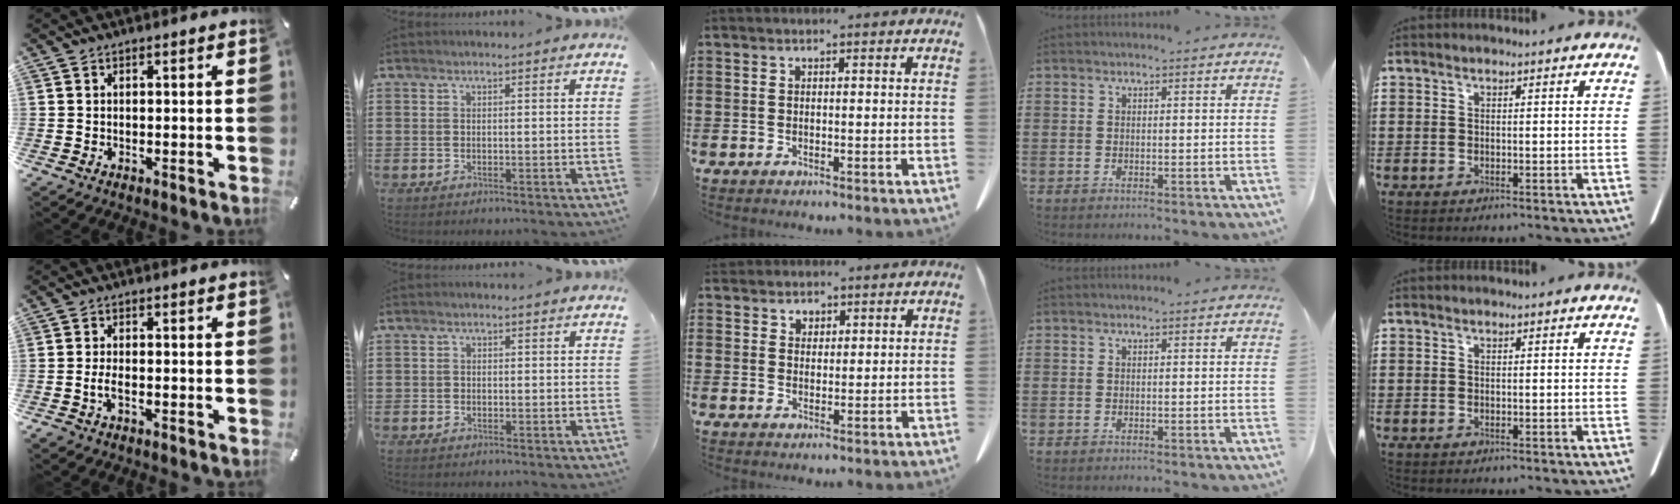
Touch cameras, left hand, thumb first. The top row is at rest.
{"thumb": {"total": 2.9, "force": [-1.2, 1.2, 2.3], "torque": [-0.053, 0.001, -0.025]}, "index": {"total": 0.7, "force": [-0.2, 0.6, 0.3], "torque": [-0.007, 0.001, -0.005]}, "middle": {"total": 2.3, "force": [2.0, 1.2, 0.0], "torque": [0.002, 0.001, 0.036]}}